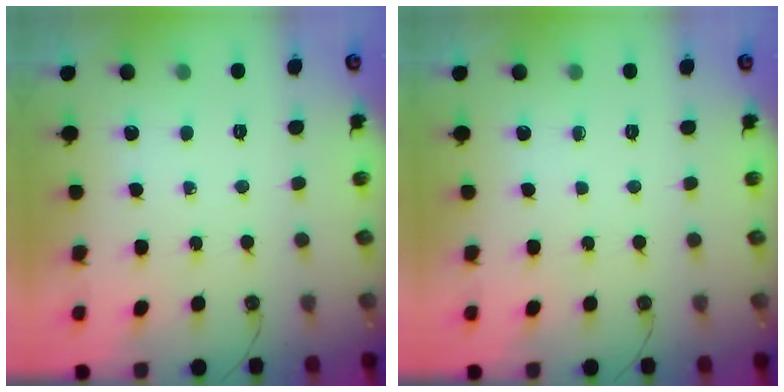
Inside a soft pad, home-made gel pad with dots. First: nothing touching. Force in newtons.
{"total": 0.0}